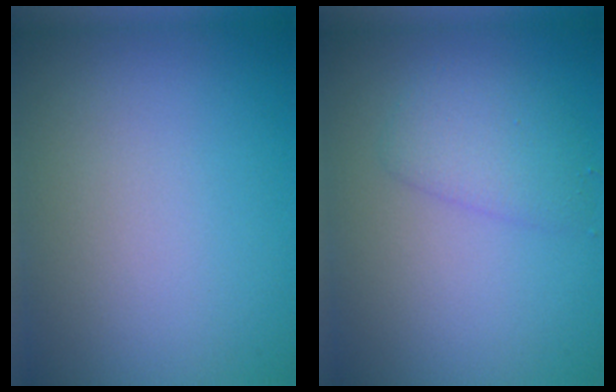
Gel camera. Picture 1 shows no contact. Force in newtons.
{"total": 2.4, "press": 2.4, "slide": 0.1}